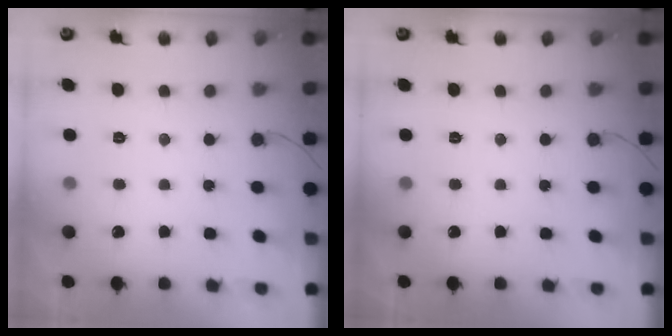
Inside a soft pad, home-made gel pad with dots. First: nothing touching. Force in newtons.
{"total": 0.0}